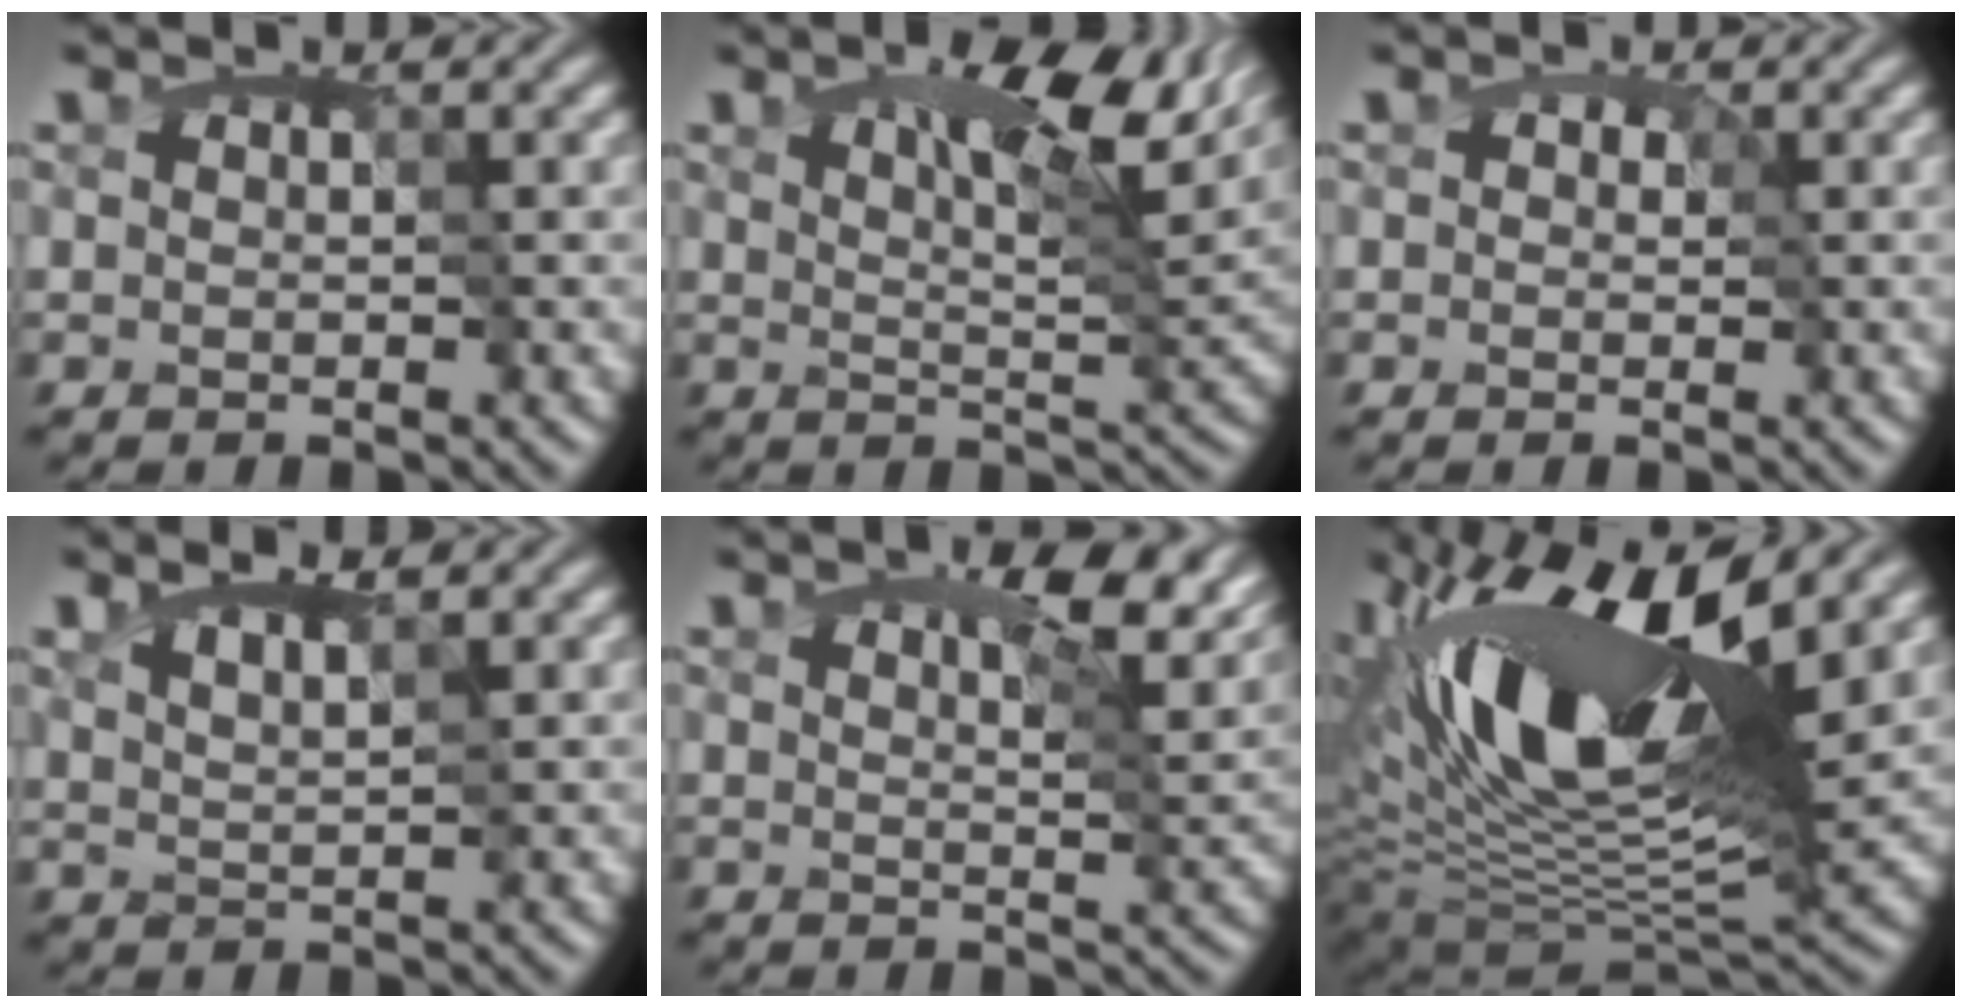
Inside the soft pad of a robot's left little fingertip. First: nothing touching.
{"total": 7.1, "force": [3.7, 2.3, 5.5], "torque": [-0.093, 0.005, 0.065]}
{"total": 1.4, "force": [0.4, 1.1, 0.7], "torque": [-0.021, 0.003, 0.004]}
{"total": 0.9, "force": [0.1, 0.2, 0.9], "torque": [-0.020, -0.004, 0.004]}
{"total": 7.1, "force": [4.7, 2.5, 4.8], "torque": [-0.074, 0.008, 0.053]}
{"total": 13.3, "force": [3.8, 5.8, 11.3], "torque": [-0.207, 0.014, 0.058]}